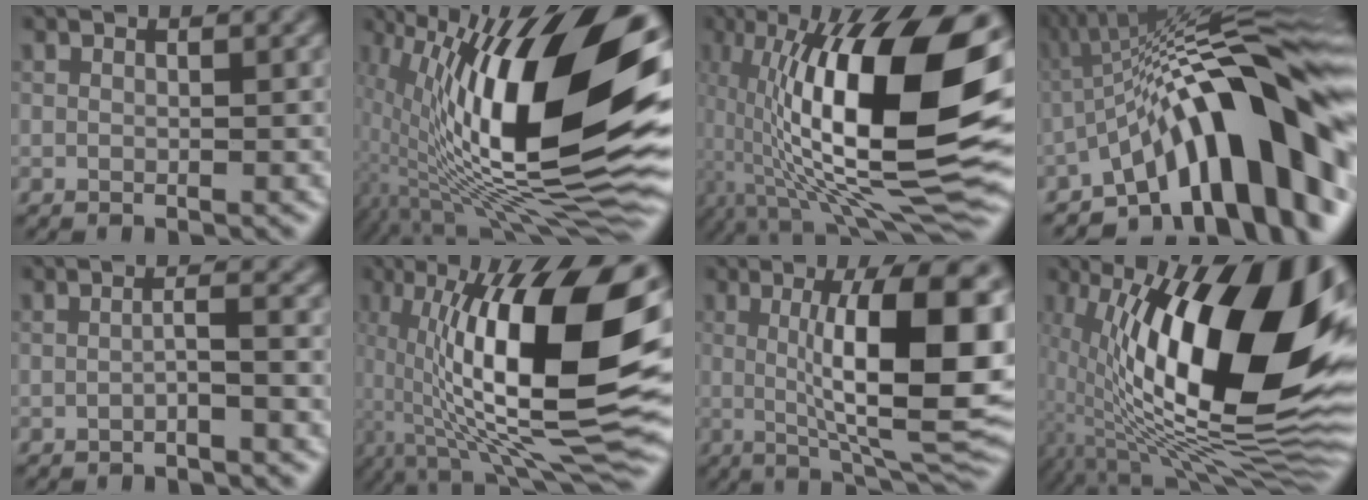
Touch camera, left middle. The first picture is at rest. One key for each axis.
{"total": 19.3, "fx": 1.9, "fy": 7.0, "fz": 17.9, "tx": -0.291, "ty": 0.013, "tz": 0.023}
{"total": 17.8, "fx": -0.2, "fy": 6.0, "fz": 16.7, "tx": -0.265, "ty": 0.027, "tz": -0.012}
{"total": 16.4, "fx": -5.2, "fy": 4.8, "fz": 14.8, "tx": -0.177, "ty": 0.042, "tz": -0.094}
{"total": 1.3, "fx": -0.7, "fy": 0.0, "fz": 1.1, "tx": -0.016, "ty": 0.008, "tz": -0.016}
{"total": 17.0, "fx": 1.2, "fy": 5.3, "fz": 16.1, "tx": -0.249, "ty": 0.012, "tz": 0.018}
{"total": 13.2, "fx": 1.2, "fy": 3.3, "fz": 12.7, "tx": -0.170, "ty": 0.001, "tz": 0.020}
{"total": 18.9, "fx": 2.3, "fy": 7.4, "fz": 17.3, "tx": -0.270, "ty": 0.011, "tz": 0.032}